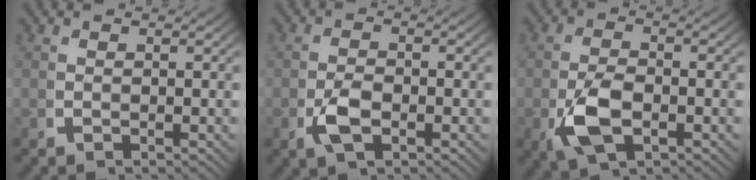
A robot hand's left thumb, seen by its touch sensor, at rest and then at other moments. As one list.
[{"total": 3.0, "force": [-0.9, 1.7, 2.3], "torque": [-0.059, -0.009, -0.014]}, {"total": 5.2, "force": [-1.2, 3.1, 4.0], "torque": [-0.106, -0.020, -0.012]}]